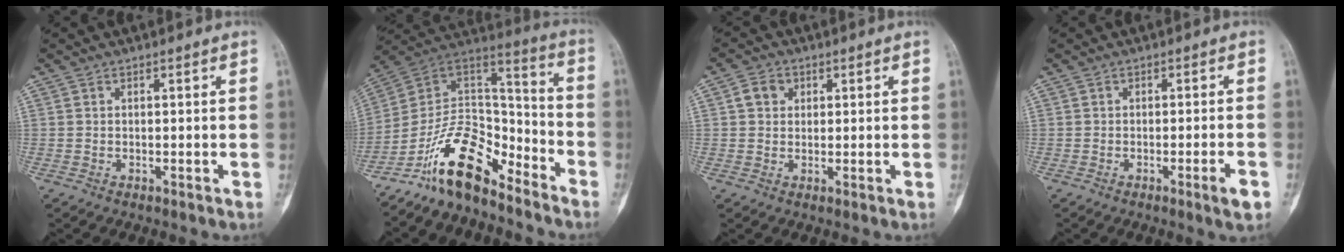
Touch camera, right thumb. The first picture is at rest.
{"total": 15.9, "force": [-11.5, 7.1, 8.4], "torque": [-0.123, 0.110, -0.214]}
{"total": 3.7, "force": [1.2, 3.1, 1.6], "torque": [-0.012, 0.001, 0.019]}
{"total": 3.3, "force": [-1.6, 0.1, 2.9], "torque": [-0.045, 0.000, -0.025]}